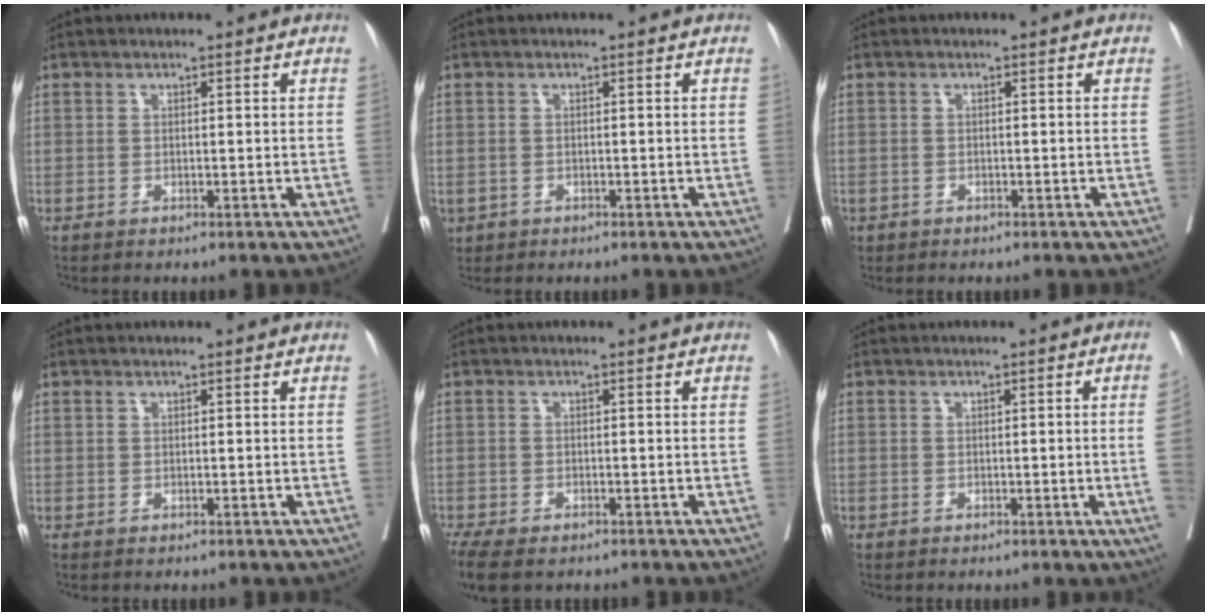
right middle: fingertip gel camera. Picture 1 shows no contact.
{"total": 2.3, "force": [-1.2, 1.7, 0.8], "torque": [-0.020, -0.002, -0.016]}
{"total": 0.7, "force": [-0.4, 0.5, 0.1], "torque": [-0.008, 0.003, -0.007]}
{"total": 0.0}
{"total": 9.5, "force": [-6.9, 4.1, 5.1], "torque": [-0.116, -0.014, -0.105]}
{"total": 3.4, "force": [-0.7, -1.0, 3.1], "torque": [-0.039, -0.003, -0.010]}